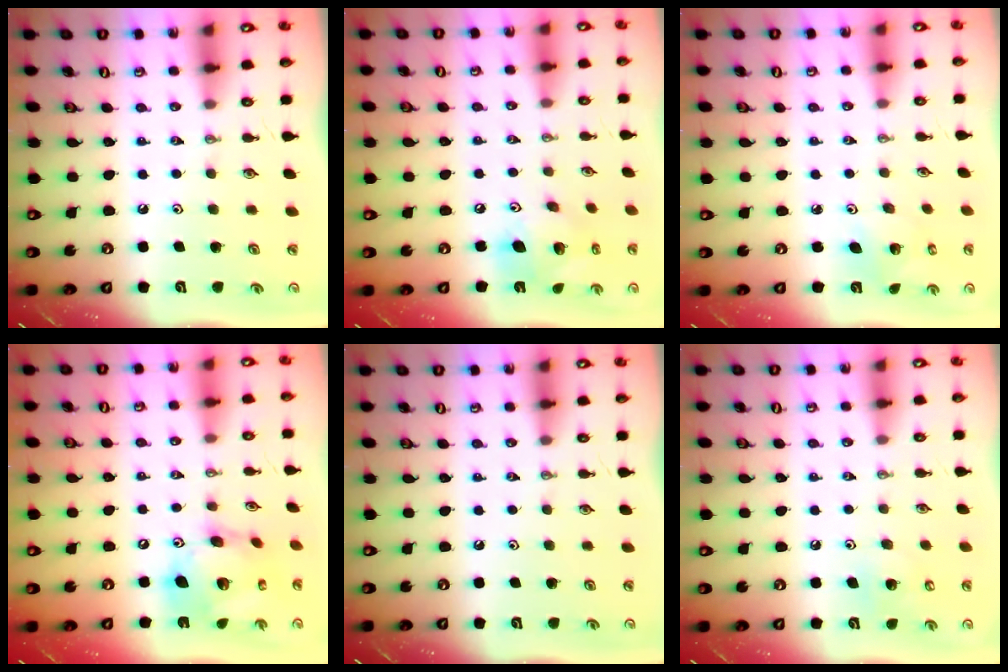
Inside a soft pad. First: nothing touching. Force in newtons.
{"total": 14.2, "press": 13.9, "slide": 2.7}
{"total": 3.9, "press": 3.9, "slide": 0.2}
{"total": 17.4, "press": 17.4, "slide": 1.8}
{"total": 0.0}
{"total": 8.0, "press": 8.0, "slide": 0.4}